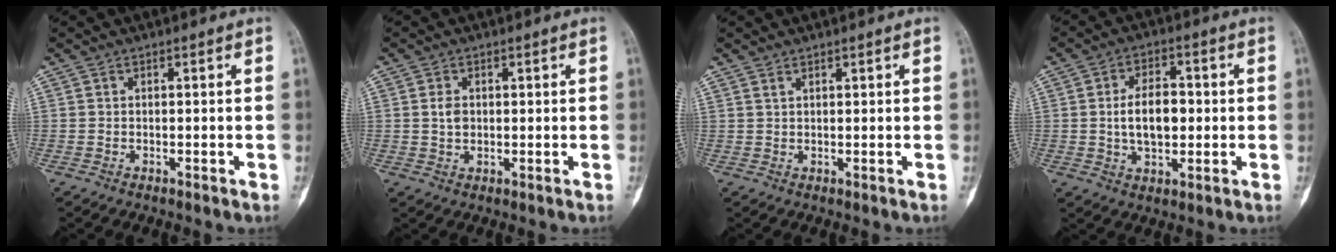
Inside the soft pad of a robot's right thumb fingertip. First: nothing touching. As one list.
[{"total": 2.6, "force": [0.4, 2.0, 1.7], "torque": [-0.019, 0.004, 0.006]}, {"total": 0.8, "force": [0.7, 0.3, 0.3], "torque": [0.007, -0.001, 0.011]}, {"total": 8.7, "force": [0.0, 5.3, 6.9], "torque": [-0.101, 0.011, -0.001]}]